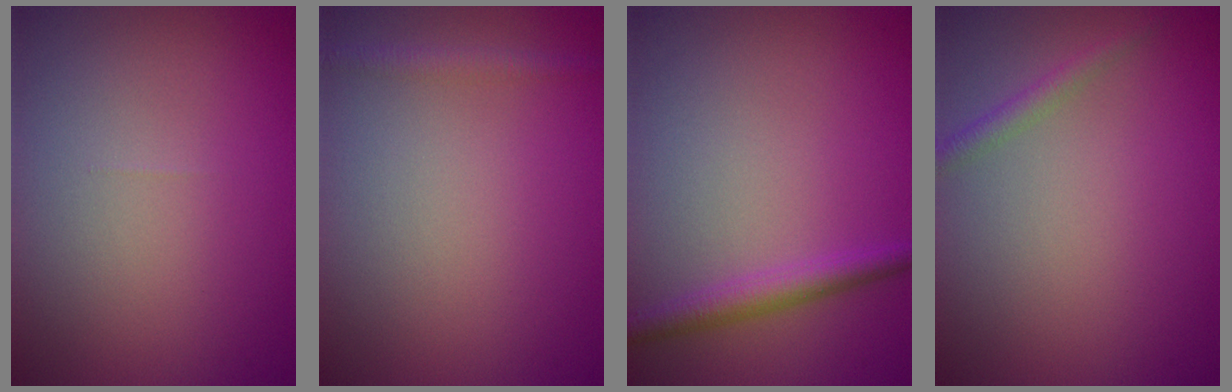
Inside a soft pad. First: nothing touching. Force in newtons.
{"total": 1.3, "press": 1.3, "slide": 0.1}
{"total": 2.4, "press": 2.4, "slide": 0.1}
{"total": 1.2, "press": 1.2, "slide": 0.1}